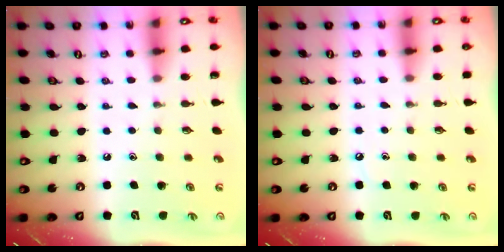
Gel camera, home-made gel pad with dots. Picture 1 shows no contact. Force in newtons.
{"total": 3.1, "press": 3.0, "slide": 0.4}